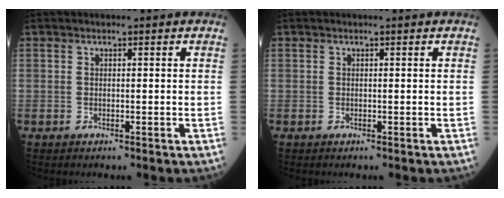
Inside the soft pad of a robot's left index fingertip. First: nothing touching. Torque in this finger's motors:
{"motor_torque": [0.08, 0.08, 0.01, 0.01]}